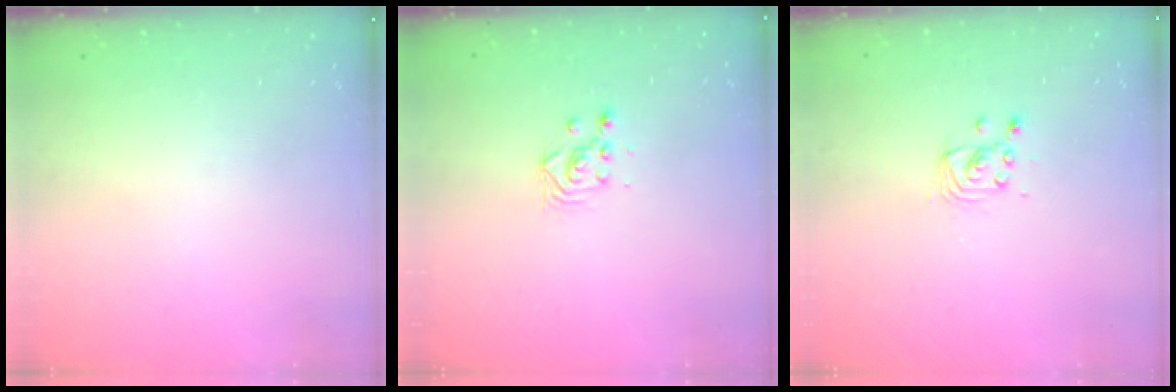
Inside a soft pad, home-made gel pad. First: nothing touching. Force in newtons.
{"total": 3.0, "press": 3.0, "slide": 0.1}
{"total": 2.8, "press": 2.8, "slide": 0.2}